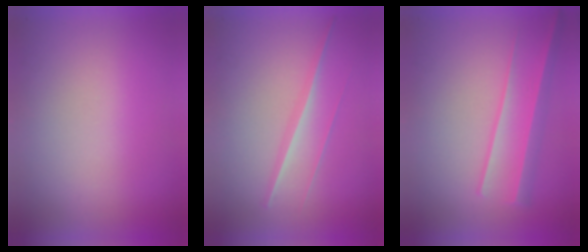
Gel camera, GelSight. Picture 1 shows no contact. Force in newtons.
{"total": 1.3}
{"total": 2.2}